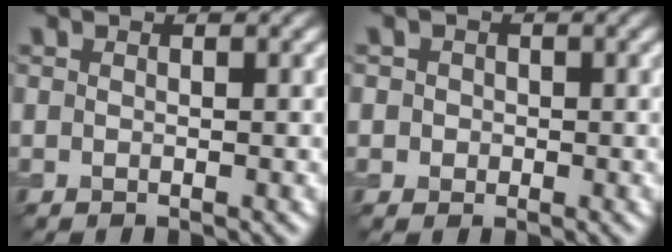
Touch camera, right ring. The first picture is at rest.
{"total": 1.7, "force": [0.4, 1.6, 0.5], "torque": [0.008, 0.007, -0.002]}